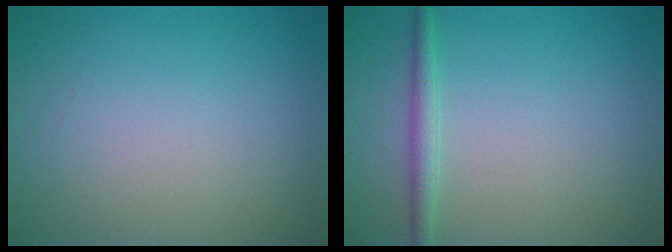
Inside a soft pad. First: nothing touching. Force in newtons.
{"total": 1.8, "press": 1.8, "slide": 0.1}